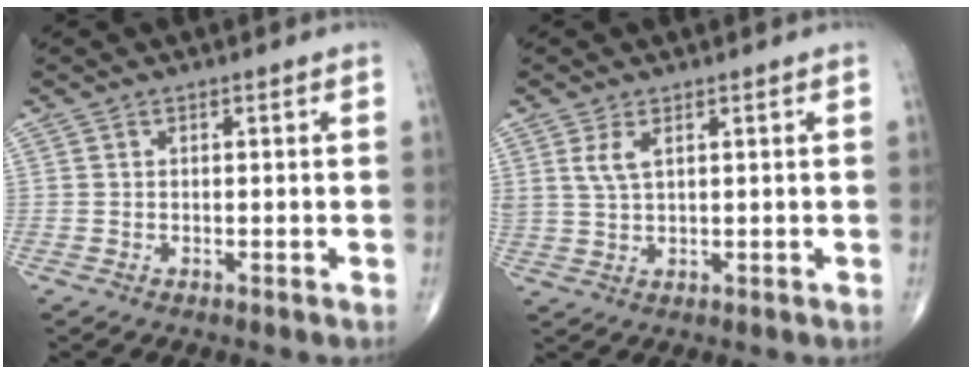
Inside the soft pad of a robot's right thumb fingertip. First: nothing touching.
{"total": 3.3, "force": [1.5, 1.4, 2.5], "torque": [-0.055, -0.004, 0.037]}